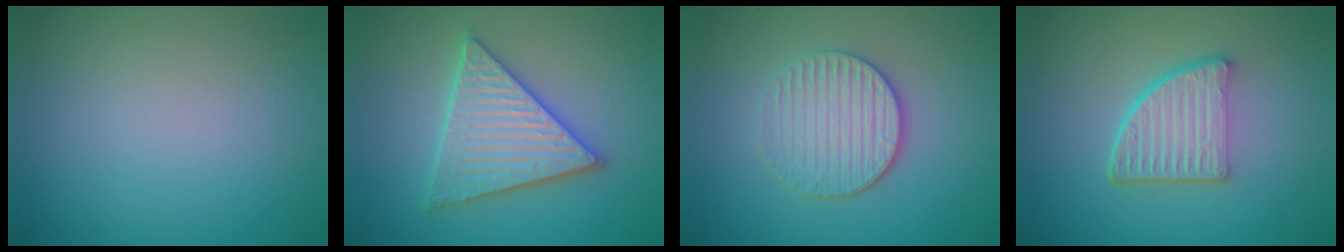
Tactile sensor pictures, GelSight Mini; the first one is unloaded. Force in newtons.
{"total": 5.6, "press": 5.6, "slide": 0.5}
{"total": 3.7, "press": 3.3, "slide": 1.7}
{"total": 5.3, "press": 3.7, "slide": 3.7}